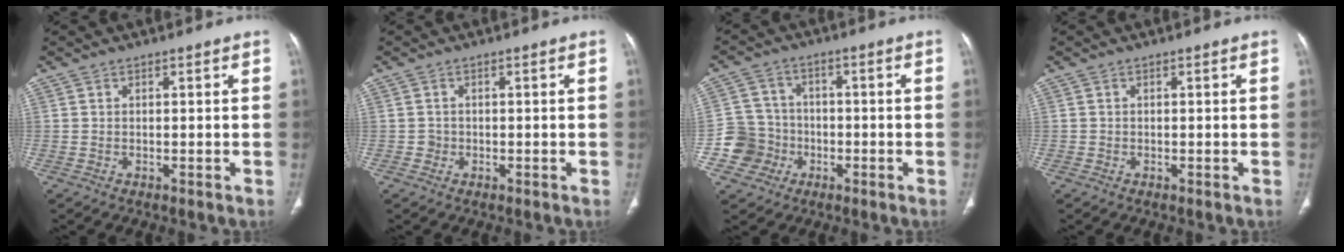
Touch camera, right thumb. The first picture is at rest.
{"total": 1.1, "force": [-0.3, 1.0, 0.1], "torque": [0.007, 0.006, -0.007]}
{"total": 7.9, "force": [-2.8, 7.3, 0.8], "torque": [0.017, 0.021, -0.052]}
{"total": 0.0}